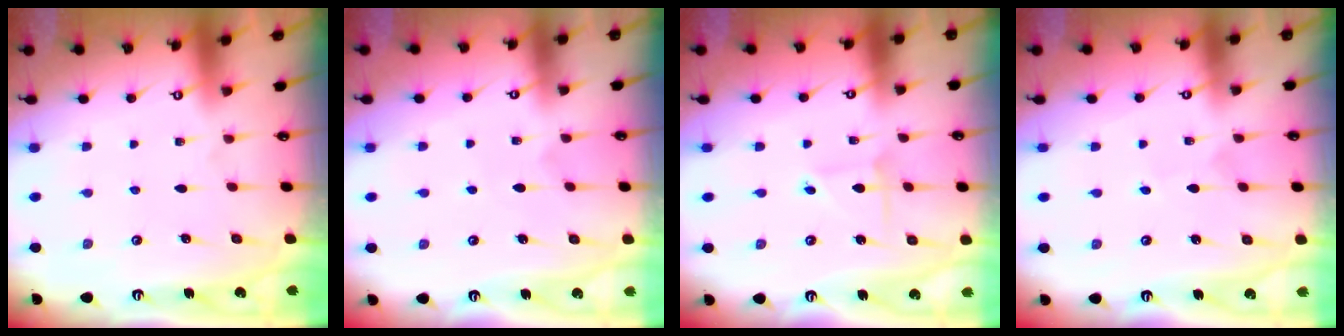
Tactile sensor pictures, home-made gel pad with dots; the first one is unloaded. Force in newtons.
{"total": 3.2, "press": 3.2, "slide": 0.4}
{"total": 2.0, "press": 2.0, "slide": 0.2}
{"total": 1.5, "press": 1.4, "slide": 0.1}